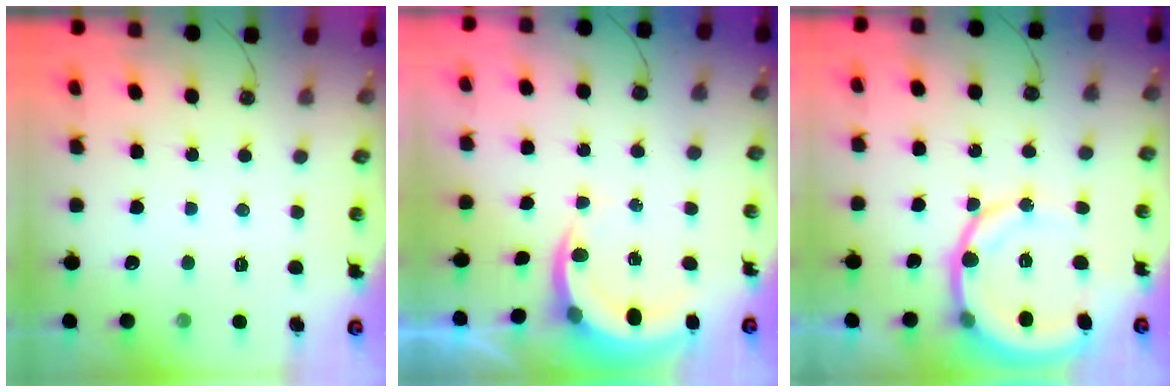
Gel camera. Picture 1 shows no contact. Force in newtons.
{"total": 4.6, "press": 4.6, "slide": 0.3}
{"total": 12.7, "press": 12.5, "slide": 2.4}